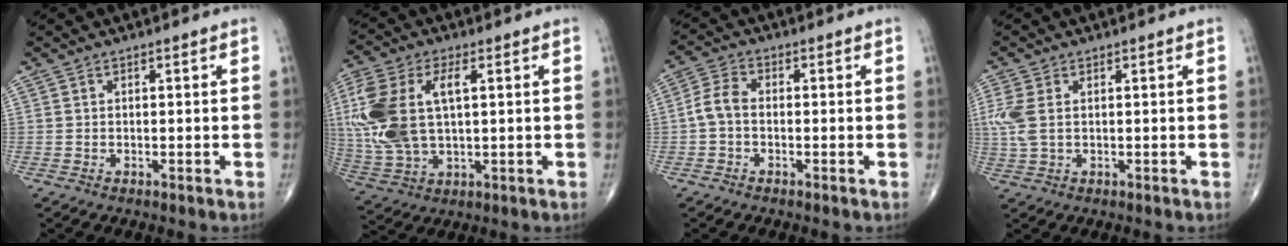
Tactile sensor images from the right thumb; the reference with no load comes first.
{"total": 17.1, "force": [2.8, 9.0, 14.3], "torque": [-0.336, 0.009, 0.058]}
{"total": 4.4, "force": [-0.8, 2.8, 3.3], "torque": [-0.066, 0.015, -0.025]}
{"total": 5.2, "force": [0.8, 3.1, 4.1], "torque": [-0.126, 0.010, 0.020]}